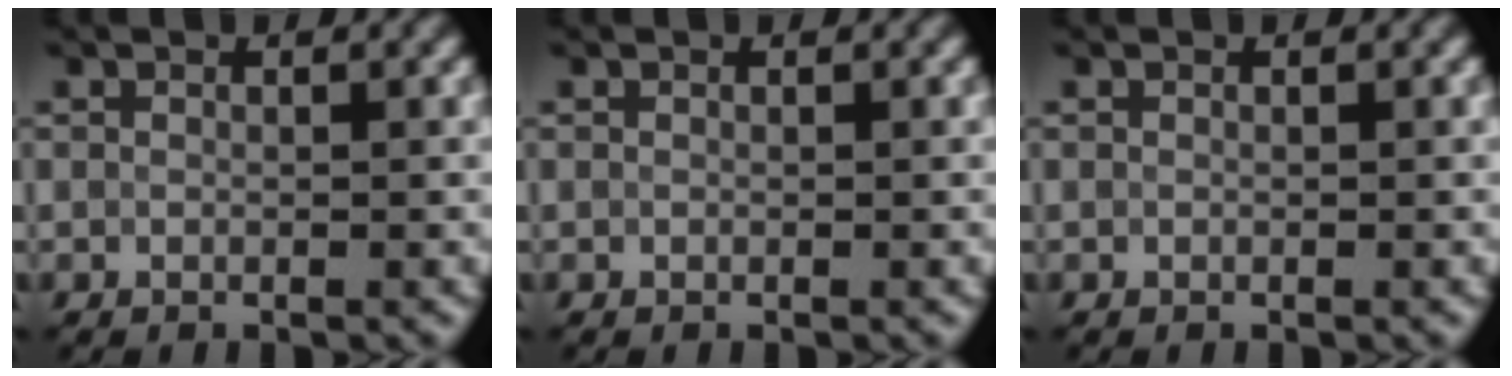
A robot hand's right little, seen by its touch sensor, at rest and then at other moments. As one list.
[{"total": 0.0}, {"total": 0.0}]